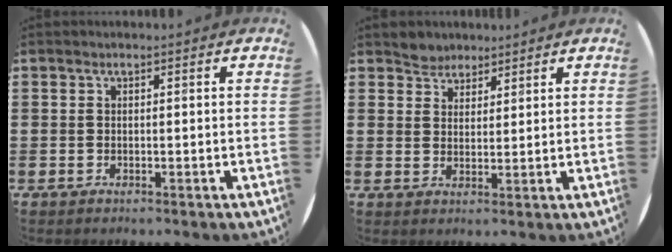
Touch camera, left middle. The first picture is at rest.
{"total": 2.9, "force": [2.5, 1.3, -0.5], "torque": [0.001, 0.002, 0.051]}